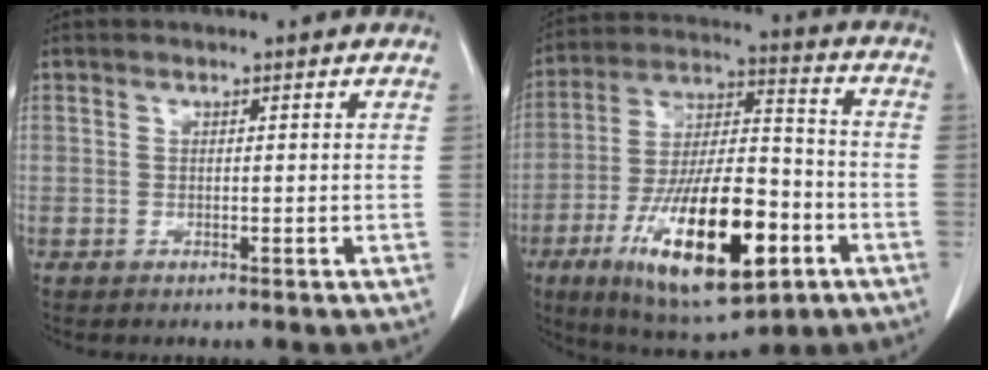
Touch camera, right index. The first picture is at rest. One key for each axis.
{"total": 21.8, "fx": -8.9, "fy": 6.7, "fz": 18.8, "tx": -0.347, "ty": -0.014, "tz": -0.141}